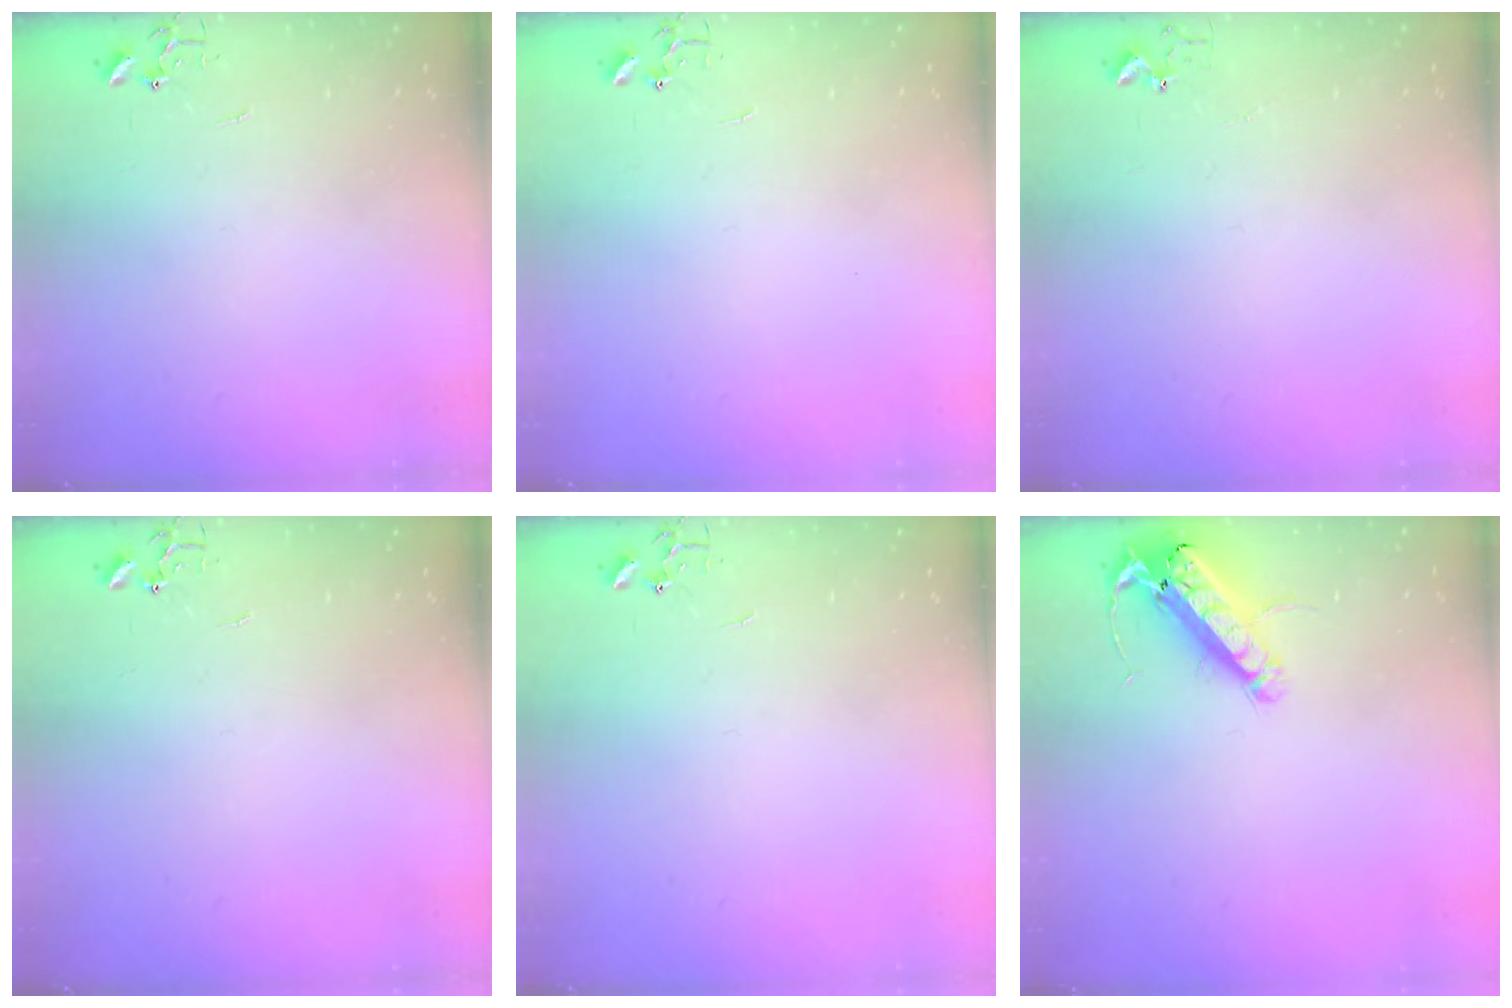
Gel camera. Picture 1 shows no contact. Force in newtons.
{"total": 0.0}
{"total": 3.7, "press": 3.6, "slide": 0.5}
{"total": 0.0}
{"total": 0.0}
{"total": 14.7, "press": 14.4, "slide": 2.7}